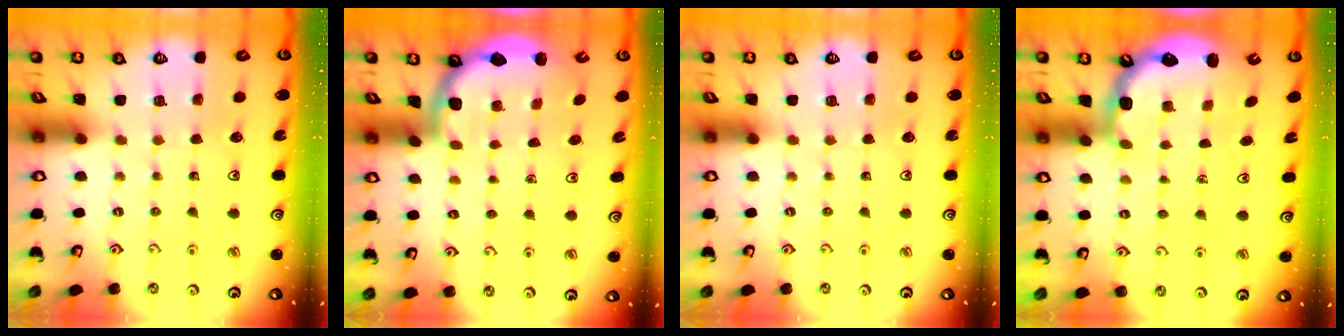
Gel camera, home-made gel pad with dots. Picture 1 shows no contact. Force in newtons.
{"total": 1.7, "press": 1.7, "slide": 0.1}
{"total": 0.0}
{"total": 2.8, "press": 2.0, "slide": 2.0}